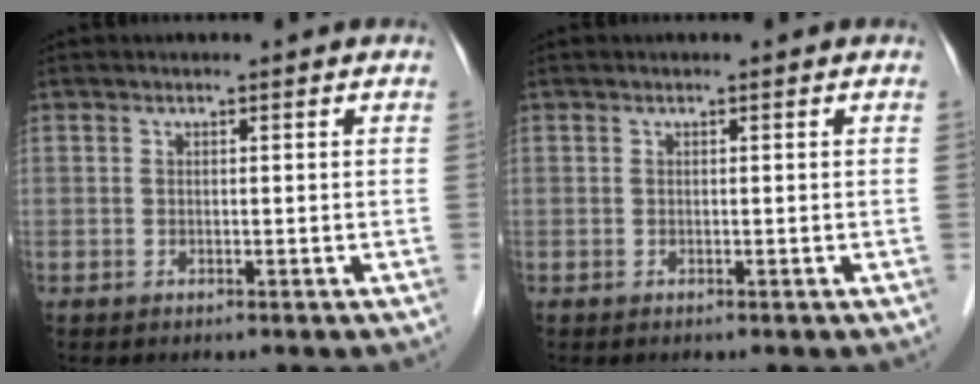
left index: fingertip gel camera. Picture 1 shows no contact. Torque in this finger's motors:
{"motor_torque": [0.00, 0.00, 0.00, 0.00]}